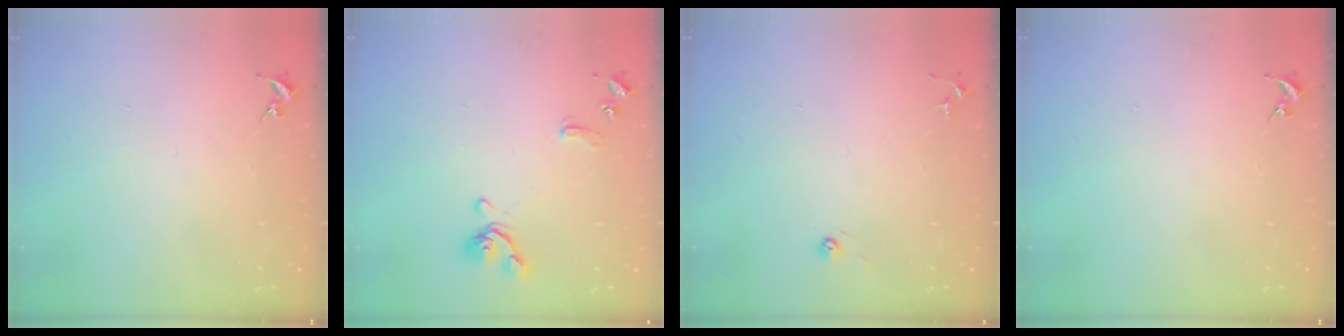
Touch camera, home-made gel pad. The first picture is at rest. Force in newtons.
{"total": 11.3, "press": 11.2, "slide": 1.3}
{"total": 3.1, "press": 3.0, "slide": 0.8}
{"total": 0.0}